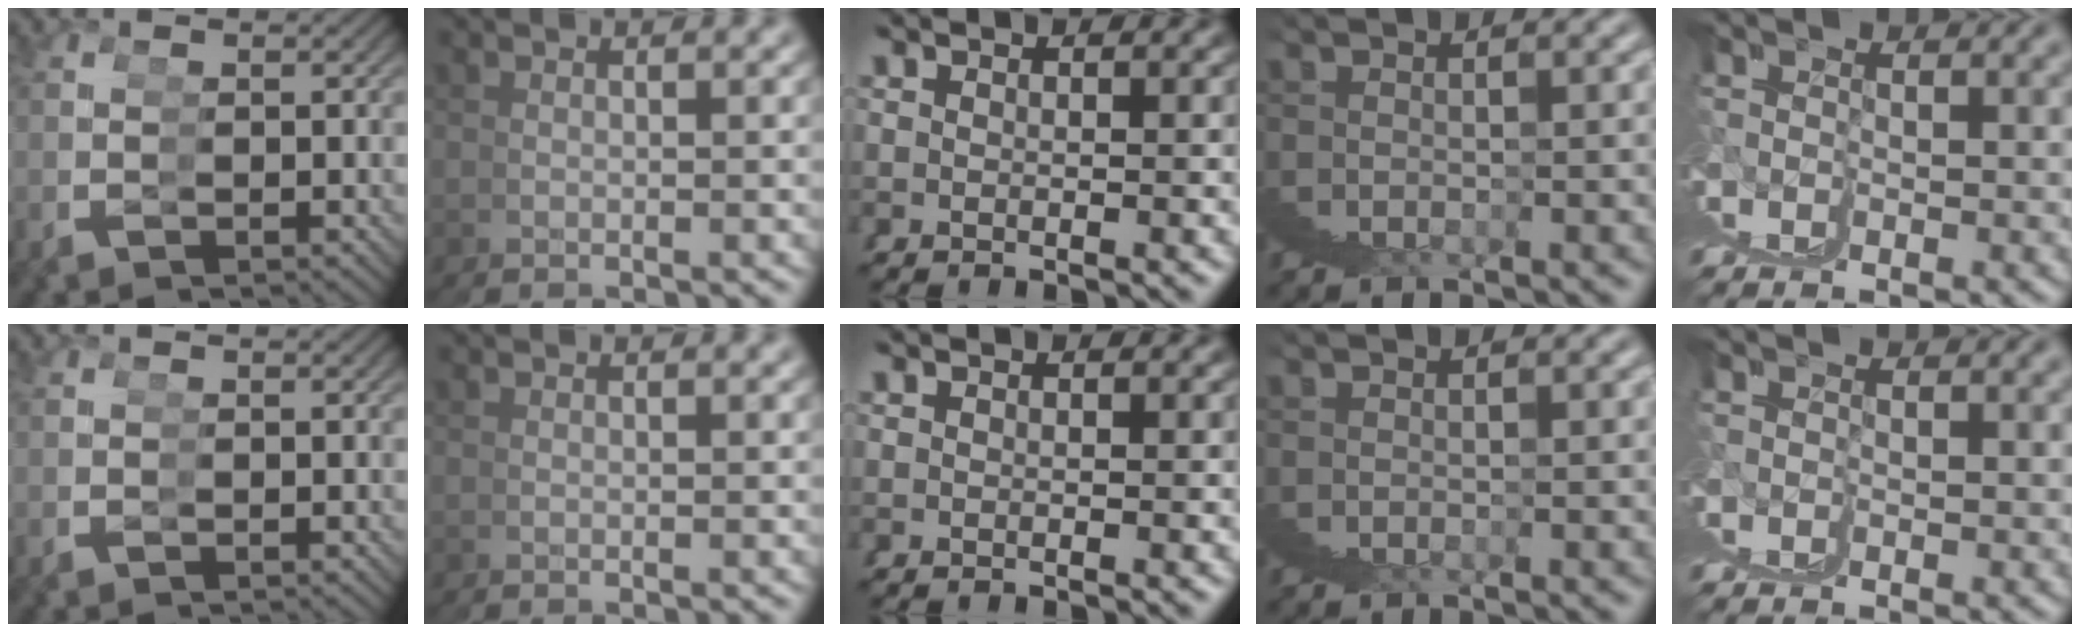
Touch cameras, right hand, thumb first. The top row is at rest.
{}